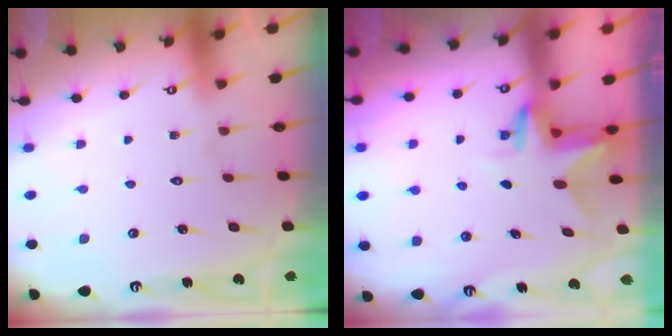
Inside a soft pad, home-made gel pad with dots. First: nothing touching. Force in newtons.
{"total": 3.1, "press": 3.0, "slide": 0.3}